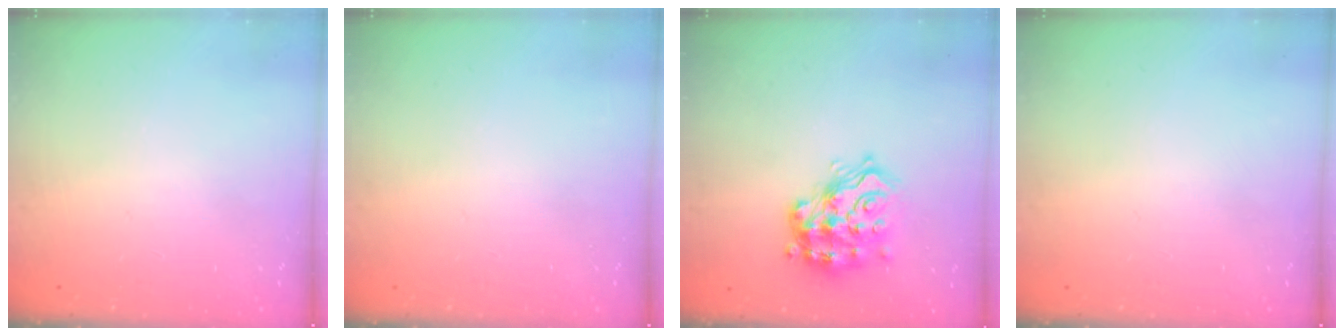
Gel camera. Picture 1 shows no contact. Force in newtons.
{"total": 0.0}
{"total": 20.8, "press": 20.8, "slide": 1.4}
{"total": 0.0}